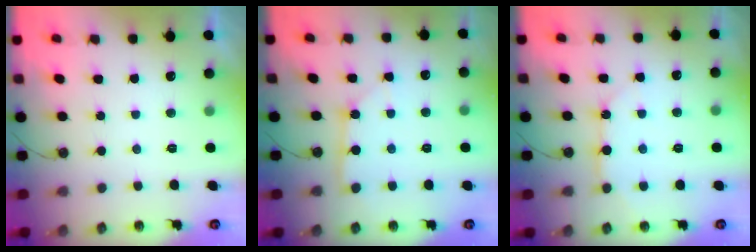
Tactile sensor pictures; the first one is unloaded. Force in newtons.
{"total": 2.9, "press": 2.9, "slide": 0.1}
{"total": 8.4, "press": 8.3, "slide": 0.8}